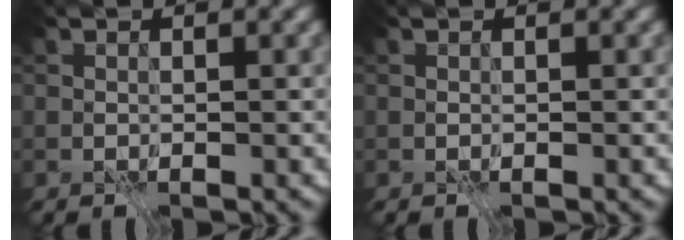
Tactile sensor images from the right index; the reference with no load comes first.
{"total": 0.0}